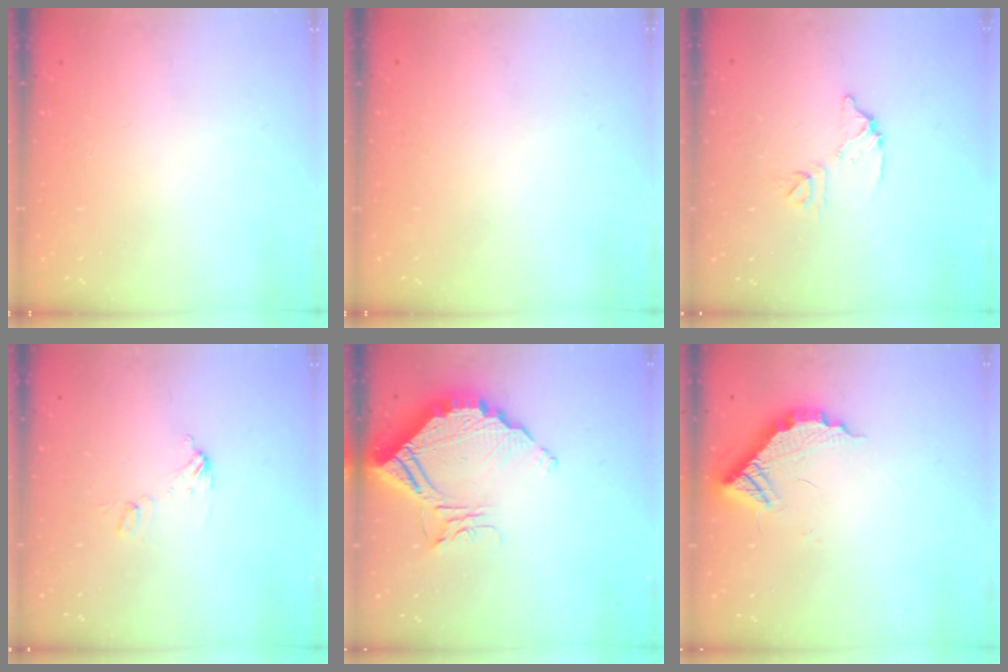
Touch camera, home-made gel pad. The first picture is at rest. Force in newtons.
{"total": 0.0}
{"total": 8.4, "press": 8.3, "slide": 0.5}
{"total": 5.7, "press": 5.7, "slide": 0.5}
{"total": 13.4, "press": 13.3, "slide": 1.2}
{"total": 11.5, "press": 11.4, "slide": 0.6}